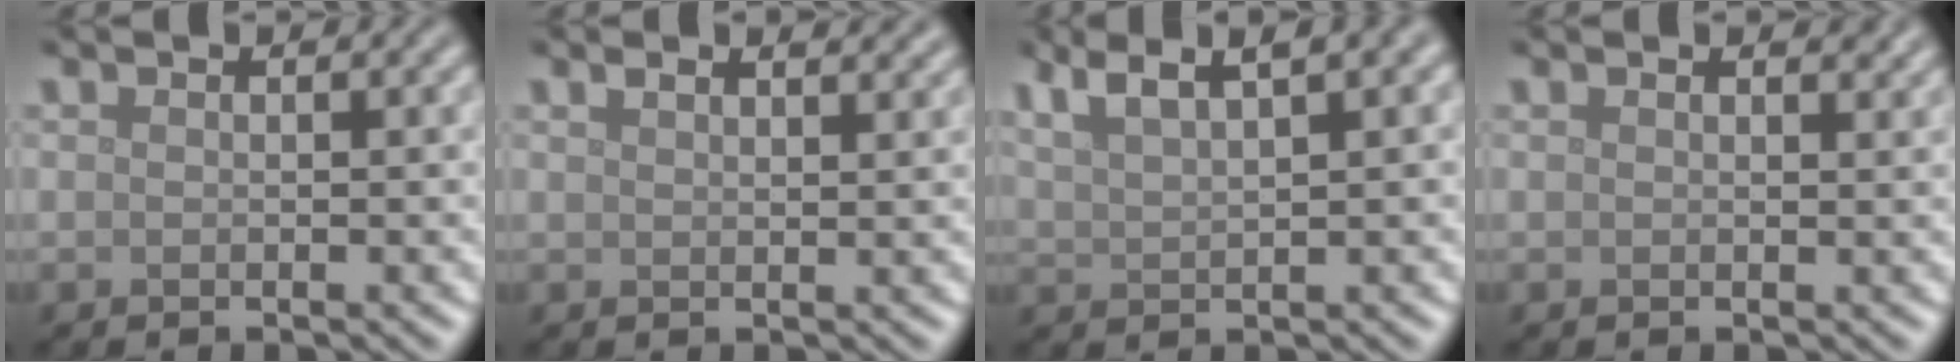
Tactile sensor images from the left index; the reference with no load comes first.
{"total": 2.6, "force": [2.2, 0.8, 1.1], "torque": [-0.012, 0.011, 0.026]}
{"total": 5.4, "force": [3.6, 1.3, 3.8], "torque": [-0.065, 0.020, 0.067]}
{"total": 1.1, "force": [1.0, 0.2, 0.4], "torque": [-0.007, -0.003, 0.010]}